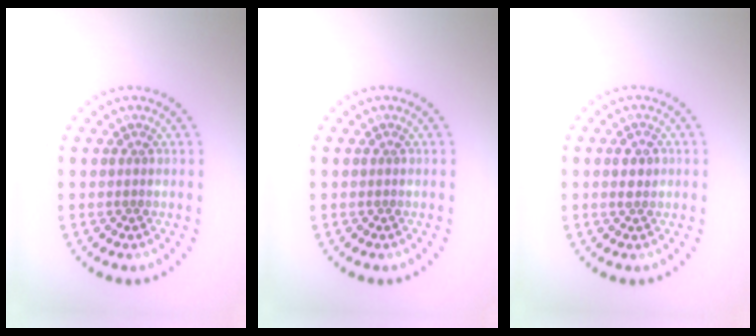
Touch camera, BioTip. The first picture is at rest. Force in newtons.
{"total": 0.0}
{"total": 1.4, "press": 1.4, "slide": 0.1}